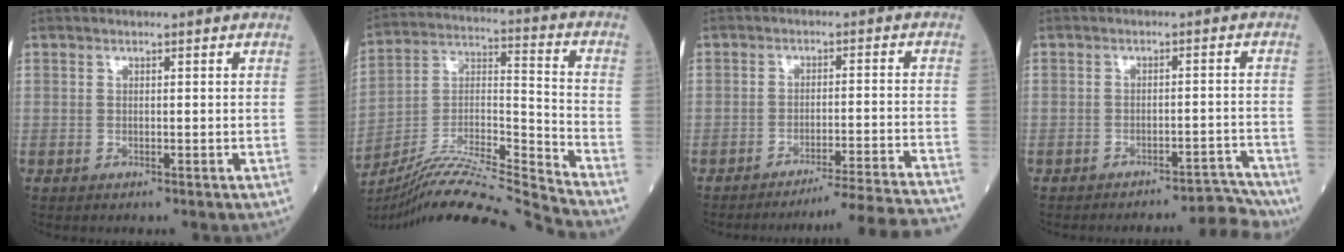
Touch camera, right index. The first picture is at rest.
{"total": 19.0, "force": [-17.8, -2.3, 6.3], "torque": [-0.121, 0.011, -0.309]}
{"total": 17.8, "force": [-16.9, -3.2, 4.6], "torque": [-0.021, -0.031, -0.219]}
{"total": 6.2, "force": [-6.2, 0.0, 0.3], "torque": [0.016, 0.018, -0.082]}